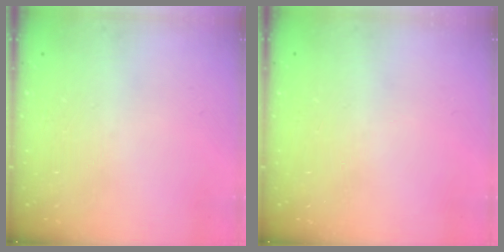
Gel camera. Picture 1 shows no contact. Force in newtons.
{"total": 0.0}